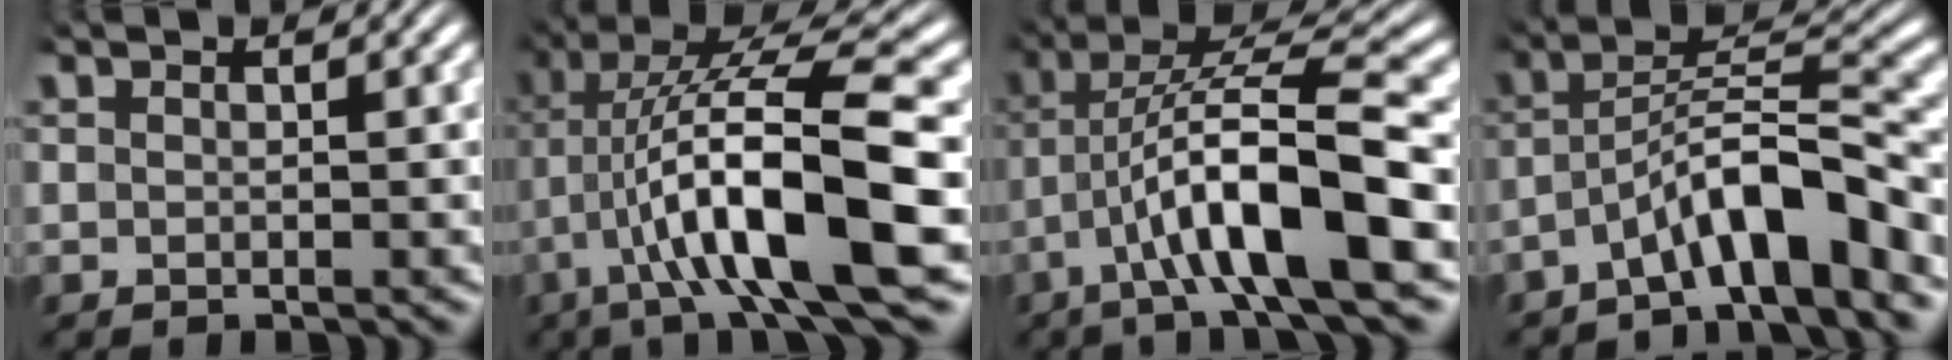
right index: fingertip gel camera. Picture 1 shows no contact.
{"total": 11.1, "force": [0.3, 3.7, 10.5], "torque": [-0.188, -0.004, 0.008]}
{"total": 8.6, "force": [0.5, 2.8, 8.1], "torque": [-0.141, 0.002, 0.009]}
{"total": 5.9, "force": [-2.3, 1.8, 5.1], "torque": [-0.088, 0.004, -0.038]}